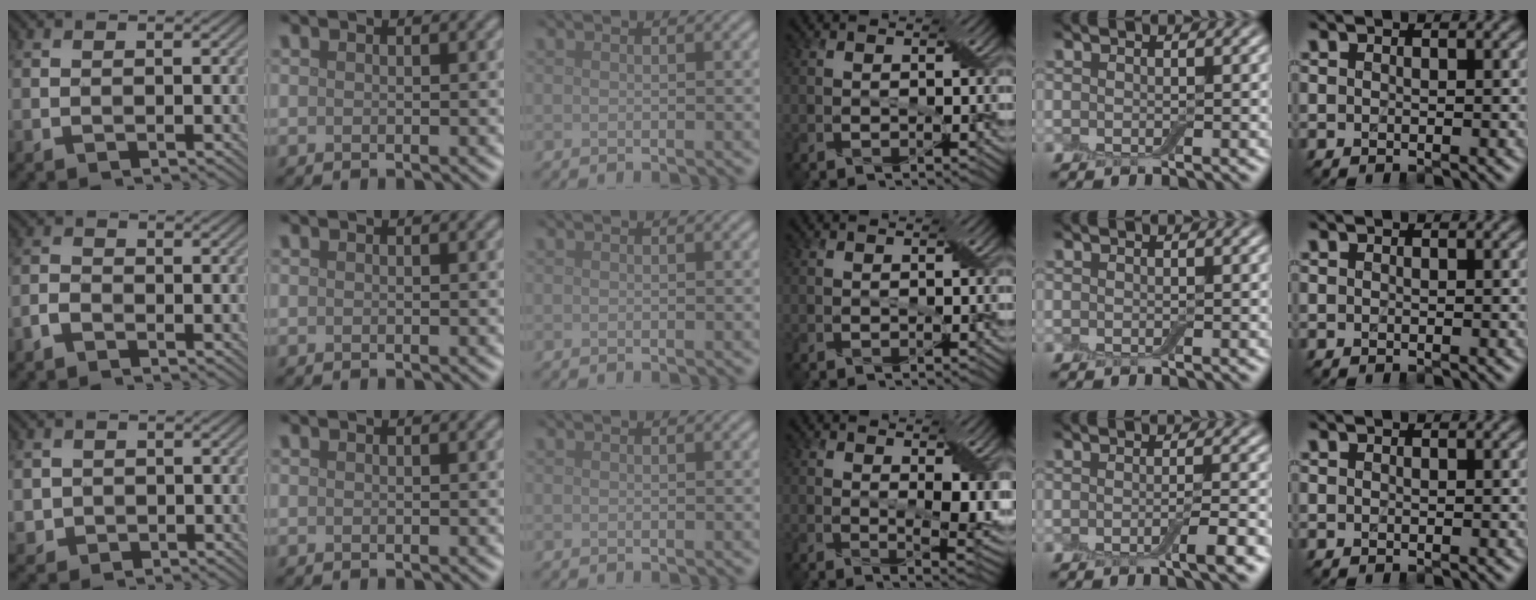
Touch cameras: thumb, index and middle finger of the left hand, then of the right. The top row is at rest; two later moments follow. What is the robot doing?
{"motion": "extract", "object": "backpack"}